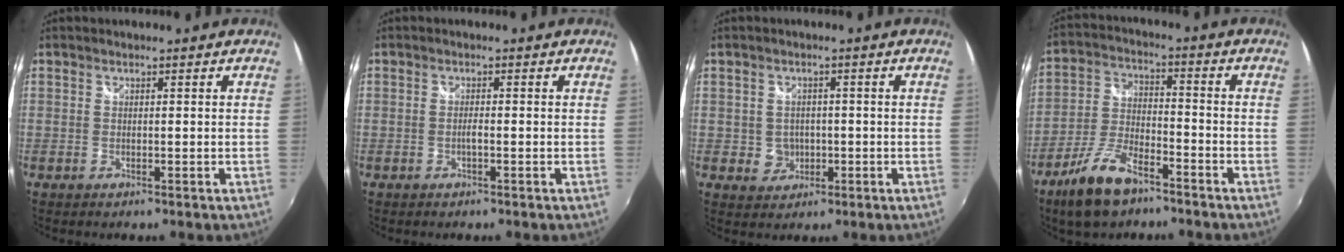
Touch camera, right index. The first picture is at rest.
{"total": 1.1, "force": [-0.5, 0.0, 0.9], "torque": [-0.020, 0.001, -0.009]}
{"total": 3.8, "force": [-0.6, 3.6, 0.9], "torque": [-0.023, 0.005, -0.001]}
{"total": 11.6, "force": [-8.0, 4.5, 7.1], "torque": [-0.159, -0.008, -0.151]}